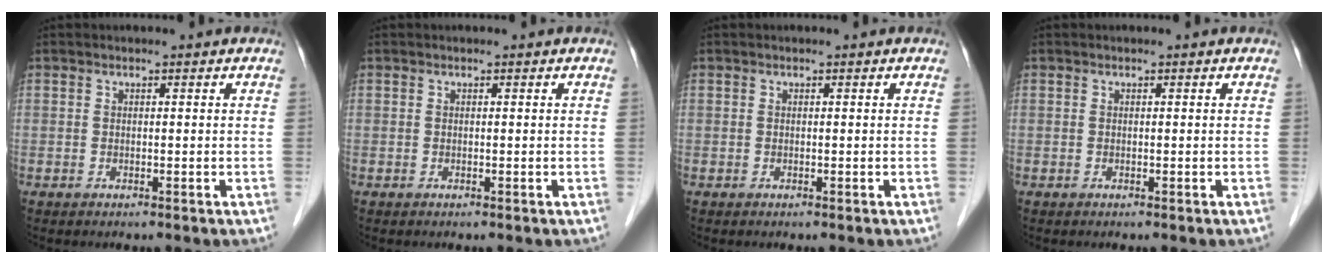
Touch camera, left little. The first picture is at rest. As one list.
[{"total": 0.0}, {"total": 0.0}, {"total": 0.0}]